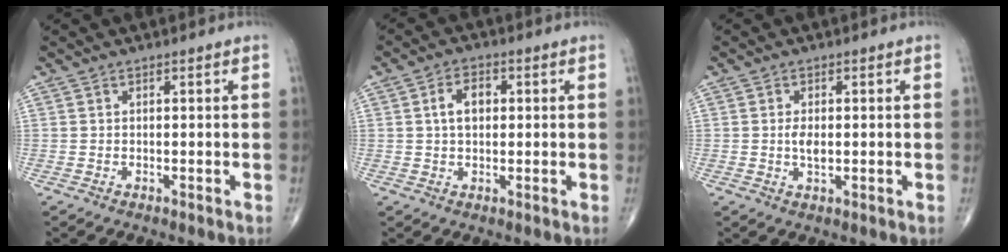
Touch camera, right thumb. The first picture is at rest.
{"total": 5.1, "force": [0.9, 3.4, 3.8], "torque": [-0.060, 0.010, 0.012]}
{"total": 2.8, "force": [0.0, 1.3, 2.5], "torque": [-0.047, -0.004, -0.002]}